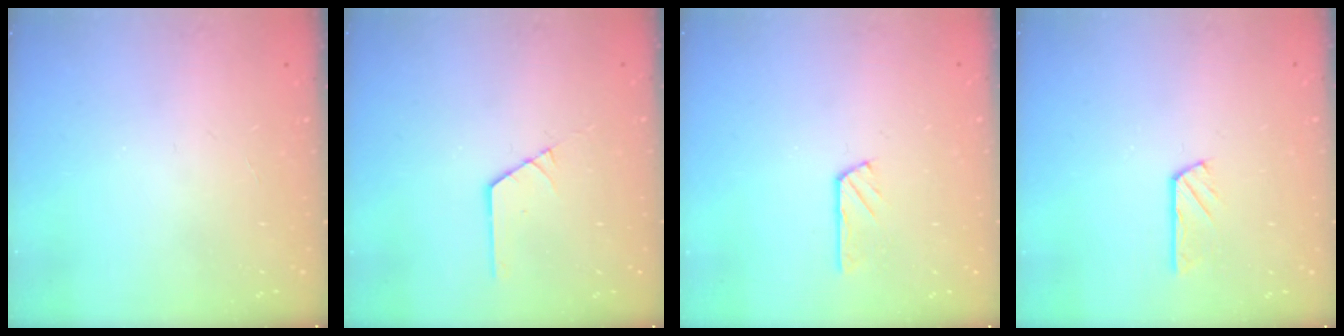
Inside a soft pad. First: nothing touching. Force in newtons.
{"total": 1.4, "press": 1.4, "slide": 0.2}
{"total": 2.9, "press": 2.9, "slide": 0.5}
{"total": 2.9, "press": 2.9, "slide": 0.2}